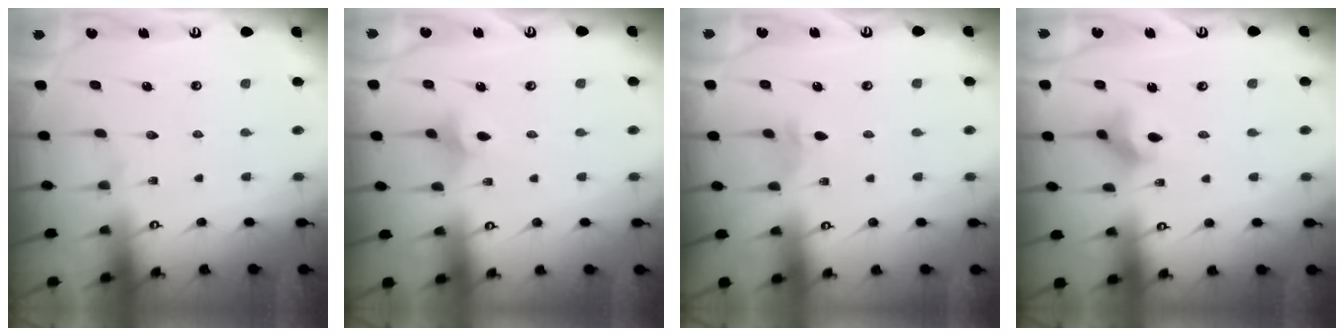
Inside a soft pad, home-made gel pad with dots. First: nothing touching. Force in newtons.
{"total": 3.3, "press": 3.2, "slide": 0.6}
{"total": 2.3, "press": 2.2, "slide": 0.8}
{"total": 4.7, "press": 4.6, "slide": 0.7}